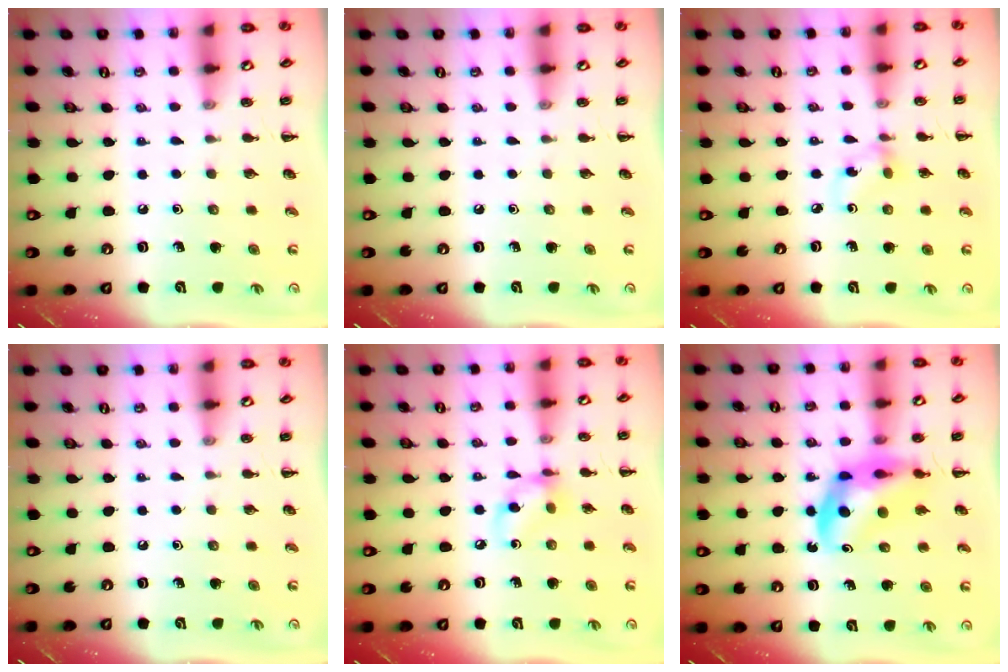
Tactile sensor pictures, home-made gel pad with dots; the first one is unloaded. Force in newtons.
{"total": 0.0}
{"total": 3.9, "press": 3.7, "slide": 1.1}
{"total": 0.0}
{"total": 7.4, "press": 7.4, "slide": 0.4}
{"total": 11.2, "press": 10.7, "slide": 3.3}